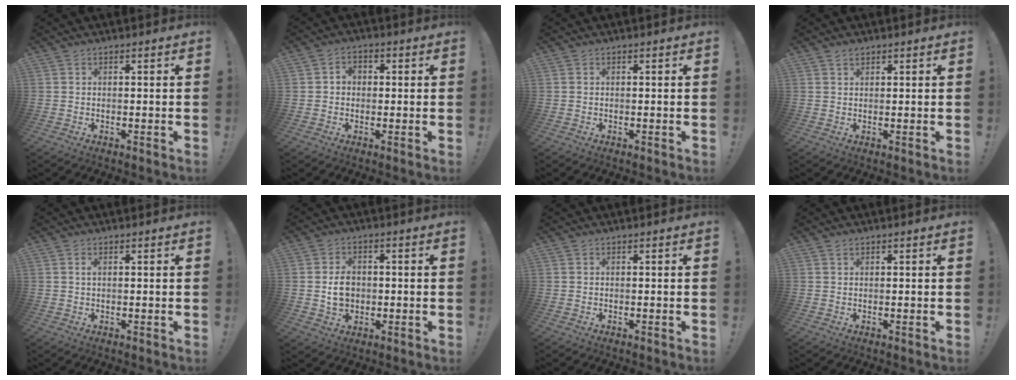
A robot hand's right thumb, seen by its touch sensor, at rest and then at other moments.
{"total": 3.2, "force": [-0.3, 2.8, 1.6], "torque": [-0.022, 0.004, -0.006]}
{"total": 0.0}
{"total": 1.5, "force": [1.2, 0.8, 0.5], "torque": [-0.004, -0.003, 0.021]}
{"total": 0.7, "force": [0.3, 0.3, 0.5], "torque": [-0.003, -0.002, 0.003]}
{"total": 6.5, "force": [-0.1, 5.3, 3.7], "torque": [-0.044, 0.002, -0.002]}
{"total": 0.0}
{"total": 0.7, "force": [0.6, 0.4, 0.2], "torque": [0.002, -0.002, 0.011]}